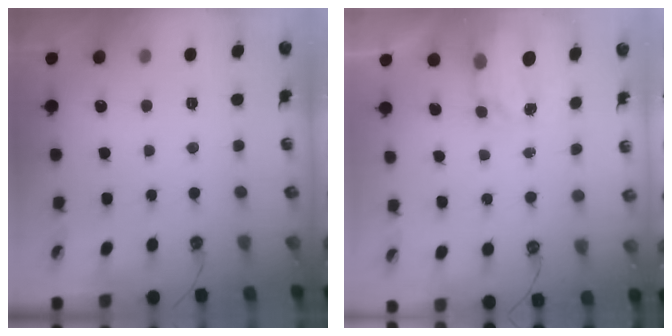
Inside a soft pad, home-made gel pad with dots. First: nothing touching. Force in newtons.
{"total": 3.6, "press": 3.5, "slide": 0.6}